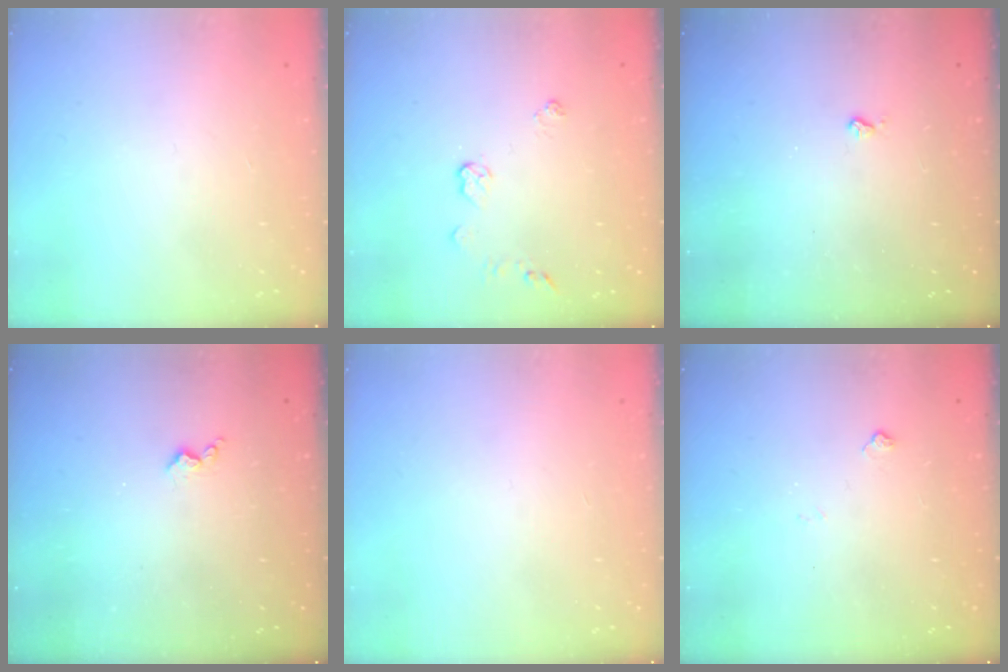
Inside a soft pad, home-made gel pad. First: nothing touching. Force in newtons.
{"total": 5.7, "press": 5.7, "slide": 0.8}
{"total": 2.1, "press": 2.1, "slide": 0.5}
{"total": 4.0, "press": 4.0, "slide": 0.7}
{"total": 0.0}
{"total": 2.5, "press": 2.4, "slide": 0.4}